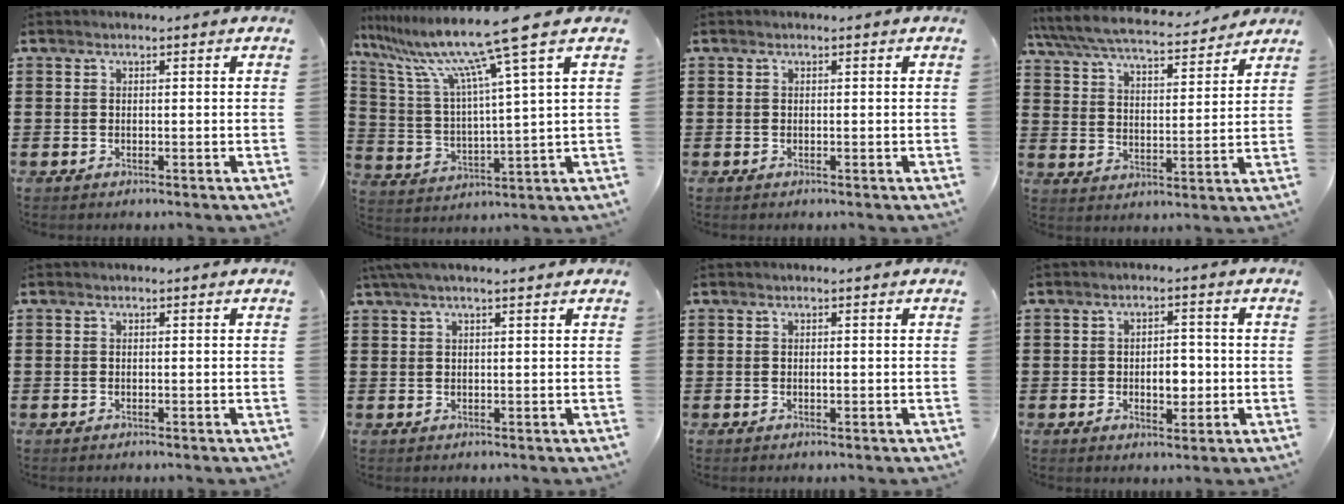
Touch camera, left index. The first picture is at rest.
{"total": 11.7, "force": [8.6, -0.5, 7.9], "torque": [-0.189, -0.045, 0.135]}
{"total": 0.0}
{"total": 6.9, "force": [6.3, 0.6, 2.5], "torque": [-0.076, -0.036, 0.108]}
{"total": 0.0}
{"total": 1.0, "force": [0.7, 0.0, 0.6], "torque": [-0.013, 0.001, 0.014]}
{"total": 0.7, "force": [0.1, 0.1, 0.7], "torque": [-0.014, -0.003, 0.002]}
{"total": 4.3, "force": [-0.6, 2.5, 3.4], "torque": [-0.053, -0.001, -0.018]}